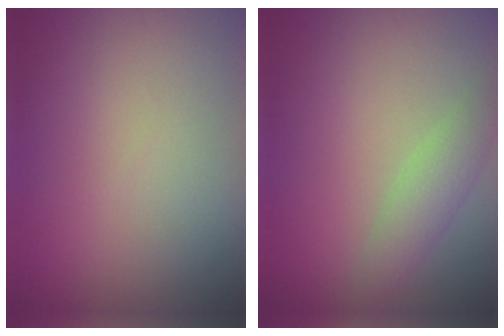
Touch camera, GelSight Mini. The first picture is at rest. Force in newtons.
{"total": 3.0, "press": 3.0, "slide": 0.1}